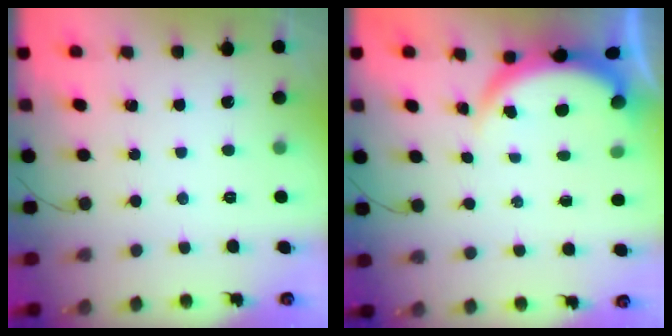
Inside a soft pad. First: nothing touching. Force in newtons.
{"total": 3.9, "press": 3.9, "slide": 0.2}